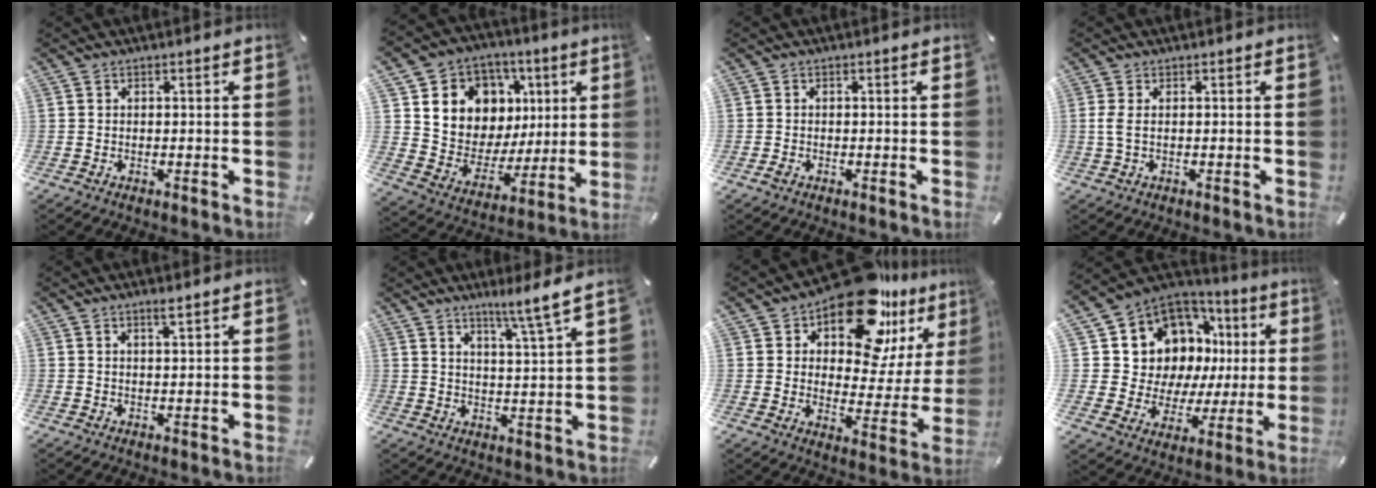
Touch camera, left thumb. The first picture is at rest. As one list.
[{"total": 10.7, "force": [2.8, 10.2, 1.2], "torque": [-0.028, -0.036, 0.066]}, {"total": 0.8, "force": [-0.4, 0.6, 0.2], "torque": [-0.003, 0.001, -0.010]}, {"total": 2.4, "force": [0.1, 0.8, 2.2], "torque": [-0.051, -0.001, -0.001]}, {"total": 2.0, "force": [1.5, 0.1, 1.3], "torque": [-0.028, -0.002, 0.026]}, {"total": 7.6, "force": [6.3, -0.4, 4.2], "torque": [-0.074, -0.040, 0.105]}, {"total": 19.3, "force": [14.5, 8.5, 9.5], "torque": [-0.146, -0.112, 0.248]}, {"total": 11.4, "force": [6.1, 9.1, 2.9], "torque": [-0.065, -0.077, 0.127]}]